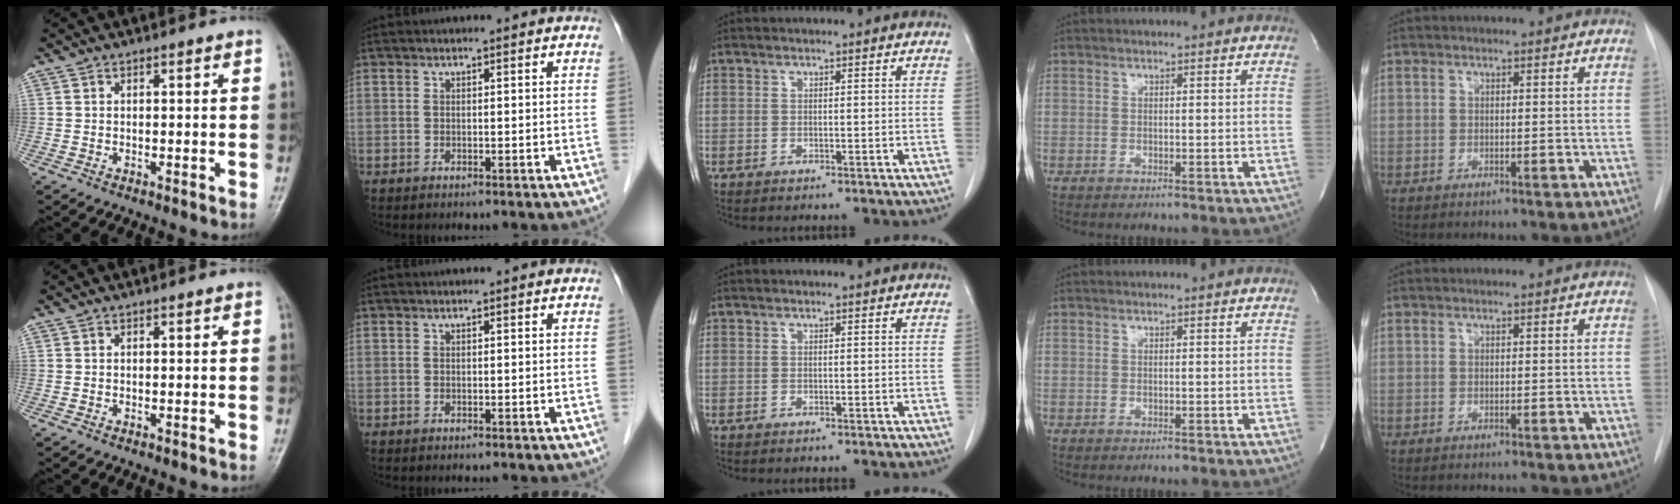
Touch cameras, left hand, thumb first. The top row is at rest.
{}